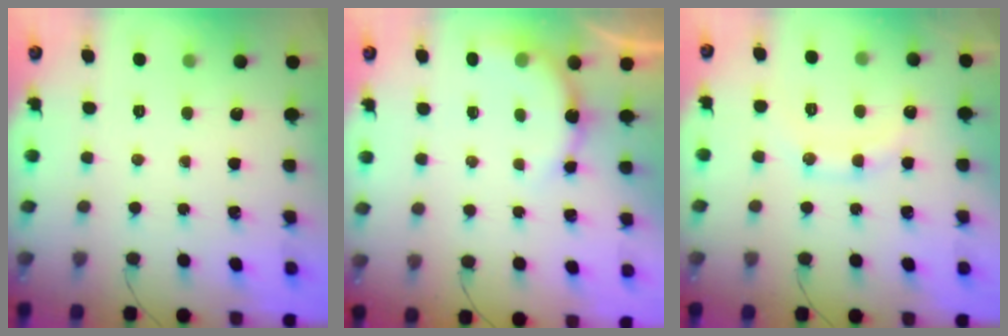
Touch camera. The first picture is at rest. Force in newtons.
{"total": 6.9, "press": 6.9, "slide": 0.2}
{"total": 11.5, "press": 11.5, "slide": 1.1}